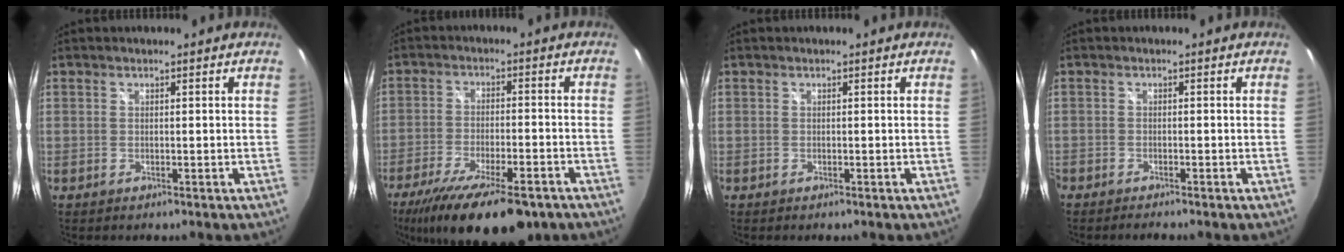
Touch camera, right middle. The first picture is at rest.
{"total": 18.7, "force": [-13.2, 5.8, 11.9], "torque": [-0.230, -0.054, -0.205]}
{"total": 0.0}
{"total": 2.4, "force": [-2.3, 0.2, 0.8], "torque": [-0.027, -0.013, -0.041]}